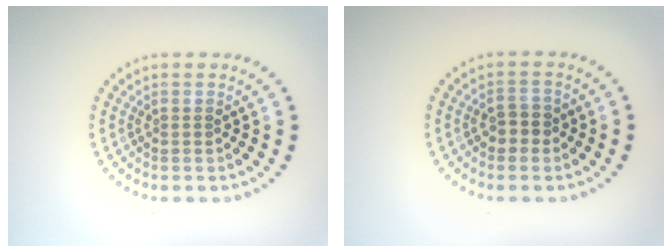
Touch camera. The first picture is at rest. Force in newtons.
{"total": 1.9, "press": 1.7, "slide": 0.7}